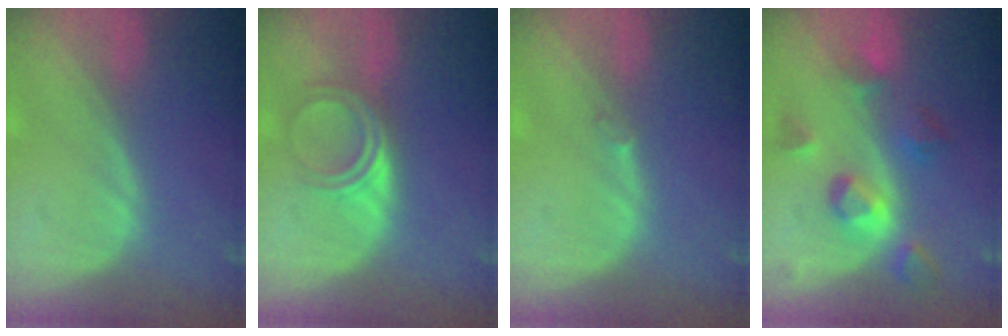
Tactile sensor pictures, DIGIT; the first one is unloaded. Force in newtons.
{"total": 4.8, "press": 4.0, "slide": 2.6}
{"total": 0.5, "press": 0.5, "slide": 0.1}
{"total": 7.5, "press": 7.1, "slide": 2.6}